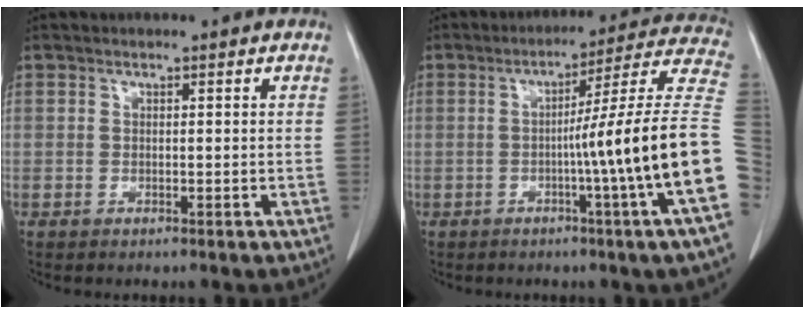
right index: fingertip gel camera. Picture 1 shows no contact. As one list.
[{"total": 18.2, "force": [-3.6, -3.4, 17.5], "torque": [-0.192, 0.005, -0.063]}]